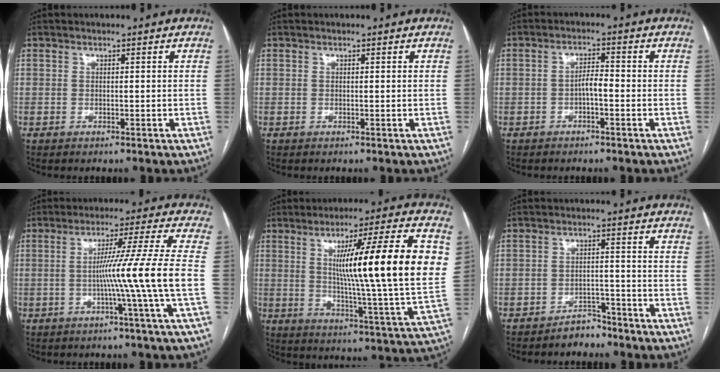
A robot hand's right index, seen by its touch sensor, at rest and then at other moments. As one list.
[{"total": 0.0}, {"total": 2.6, "force": [-0.9, 0.7, 2.4], "torque": [-0.036, 0.006, -0.015]}, {"total": 10.8, "force": [-2.2, -3.4, 10.0], "torque": [-0.159, -0.005, -0.035]}, {"total": 22.0, "force": [4.7, -0.4, 21.5], "torque": [-0.312, -0.011, 0.056]}, {"total": 3.3, "force": [-3.0, 1.4, 0.4], "torque": [-0.002, 0.005, -0.047]}]